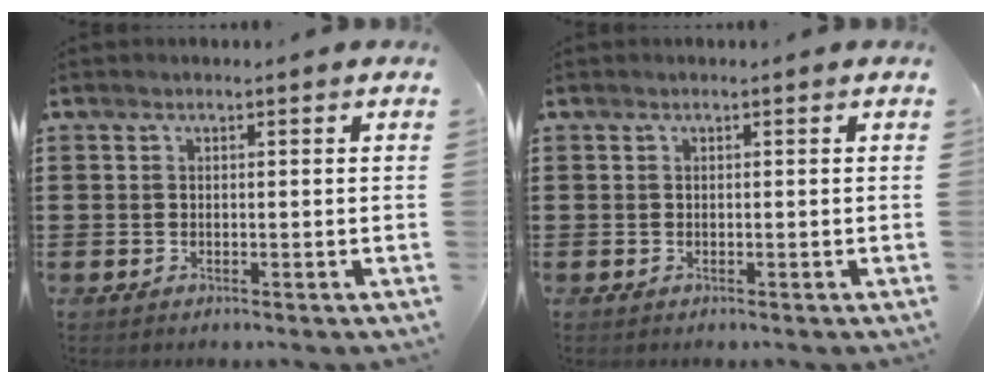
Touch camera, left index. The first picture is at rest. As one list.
[{"total": 0.0}]